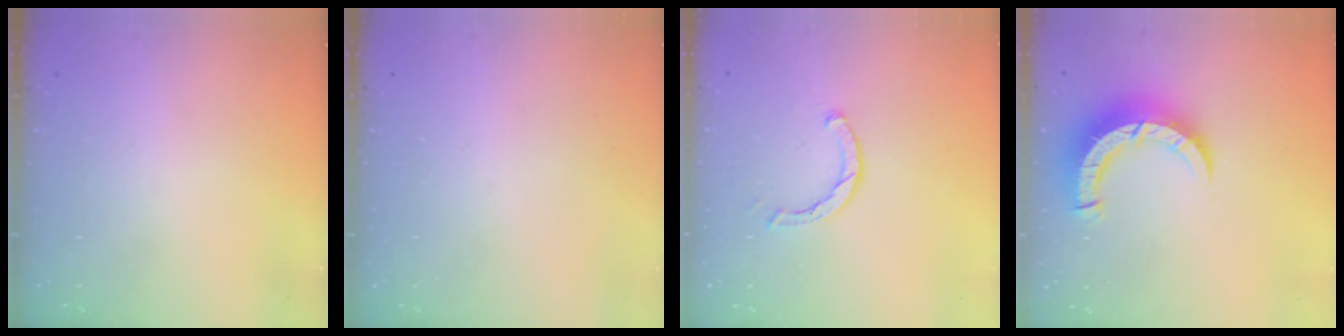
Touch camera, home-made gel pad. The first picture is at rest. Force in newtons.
{"total": 0.0}
{"total": 1.6, "press": 1.6, "slide": 0.2}
{"total": 9.4, "press": 9.3, "slide": 1.0}